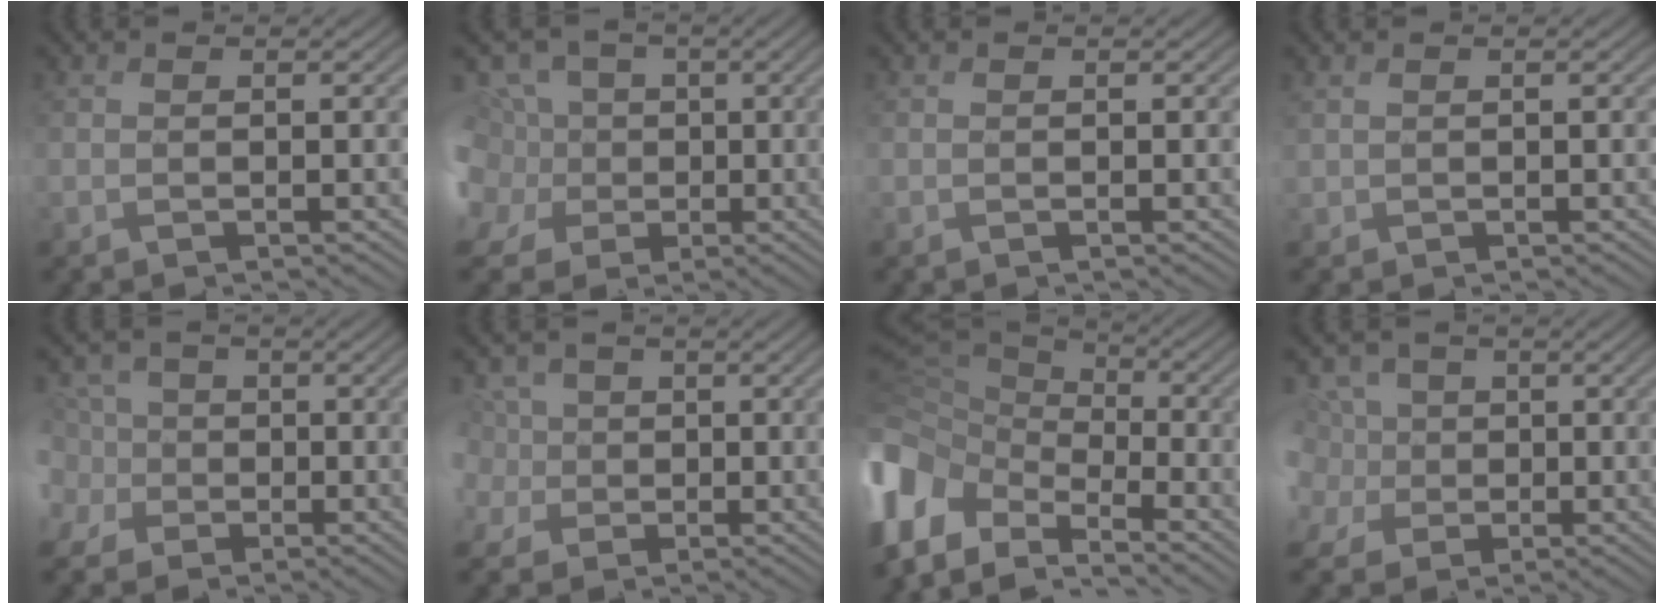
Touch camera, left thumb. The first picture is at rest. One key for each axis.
{"total": 12.2, "fx": -0.6, "fy": 10.5, "fz": 6.2, "tx": -0.193, "ty": 0.015, "tz": -0.042}
{"total": 0.0}
{"total": 0.9, "fx": 0.6, "fy": 0.6, "fz": 0.2, "tx": -0.010, "ty": 0.000, "tz": 0.015}
{"total": 5.9, "fx": 0.6, "fy": 5.4, "fz": 2.4, "tx": -0.068, "ty": 0.008, "tz": -0.011}
{"total": 5.6, "fx": 0.9, "fy": 4.8, "fz": 2.8, "tx": -0.092, "ty": 0.011, "tz": 0.010}
{"total": 12.5, "fx": -6.2, "fy": 7.5, "fz": 7.8, "tx": -0.242, "ty": -0.024, "tz": -0.104}
{"total": 7.3, "fx": 0.5, "fy": 6.4, "fz": 3.6, "tx": -0.112, "ty": 0.014, "tz": -0.014}